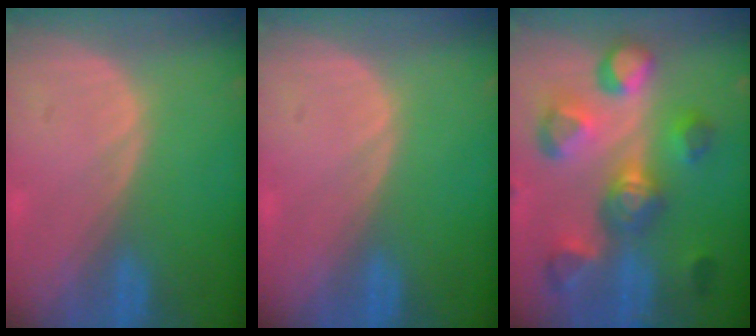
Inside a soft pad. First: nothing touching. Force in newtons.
{"total": 0.0}
{"total": 10.4, "press": 10.1, "slide": 2.8}